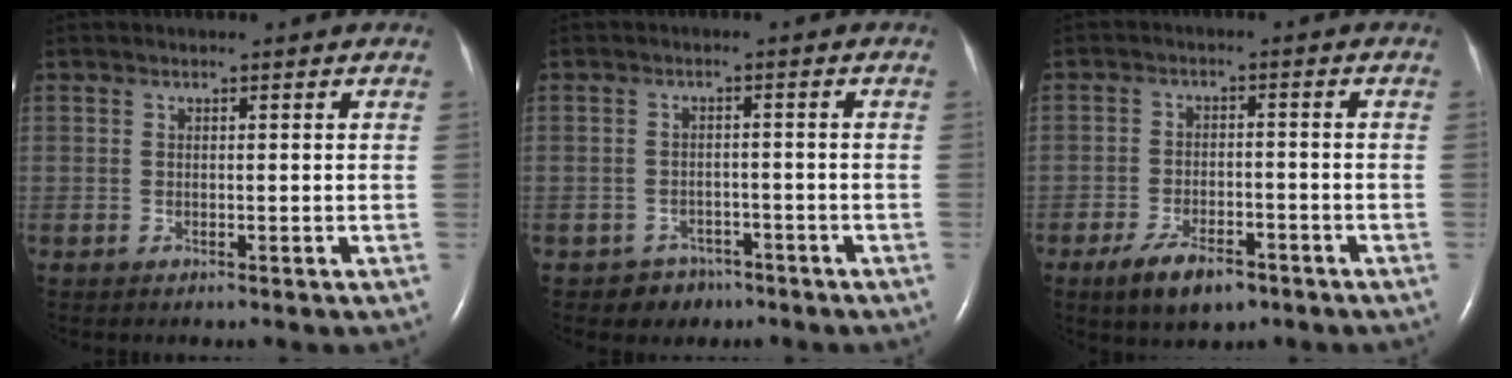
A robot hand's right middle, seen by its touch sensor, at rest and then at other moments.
{"total": 3.4, "force": [-2.3, 2.4, -0.1], "torque": [-0.004, 0.010, -0.030]}
{"total": 6.7, "force": [-4.4, 2.7, 4.3], "torque": [-0.081, -0.004, -0.070]}